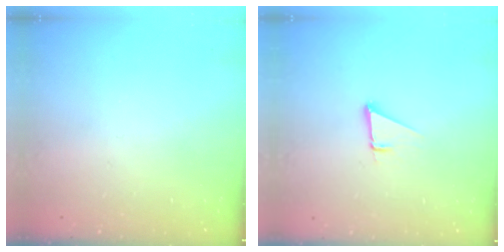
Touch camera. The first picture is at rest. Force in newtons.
{"total": 1.9, "press": 1.9, "slide": 0.0}